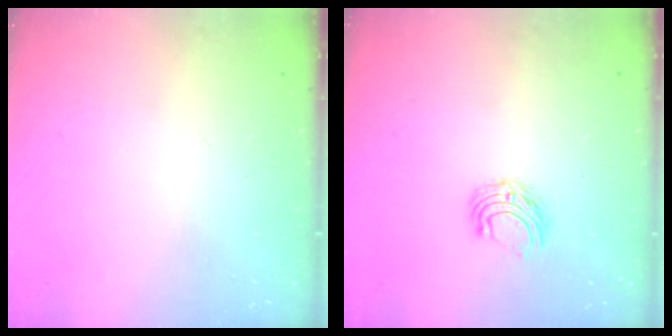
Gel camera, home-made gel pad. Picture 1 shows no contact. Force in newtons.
{"total": 6.2, "press": 6.2, "slide": 0.5}